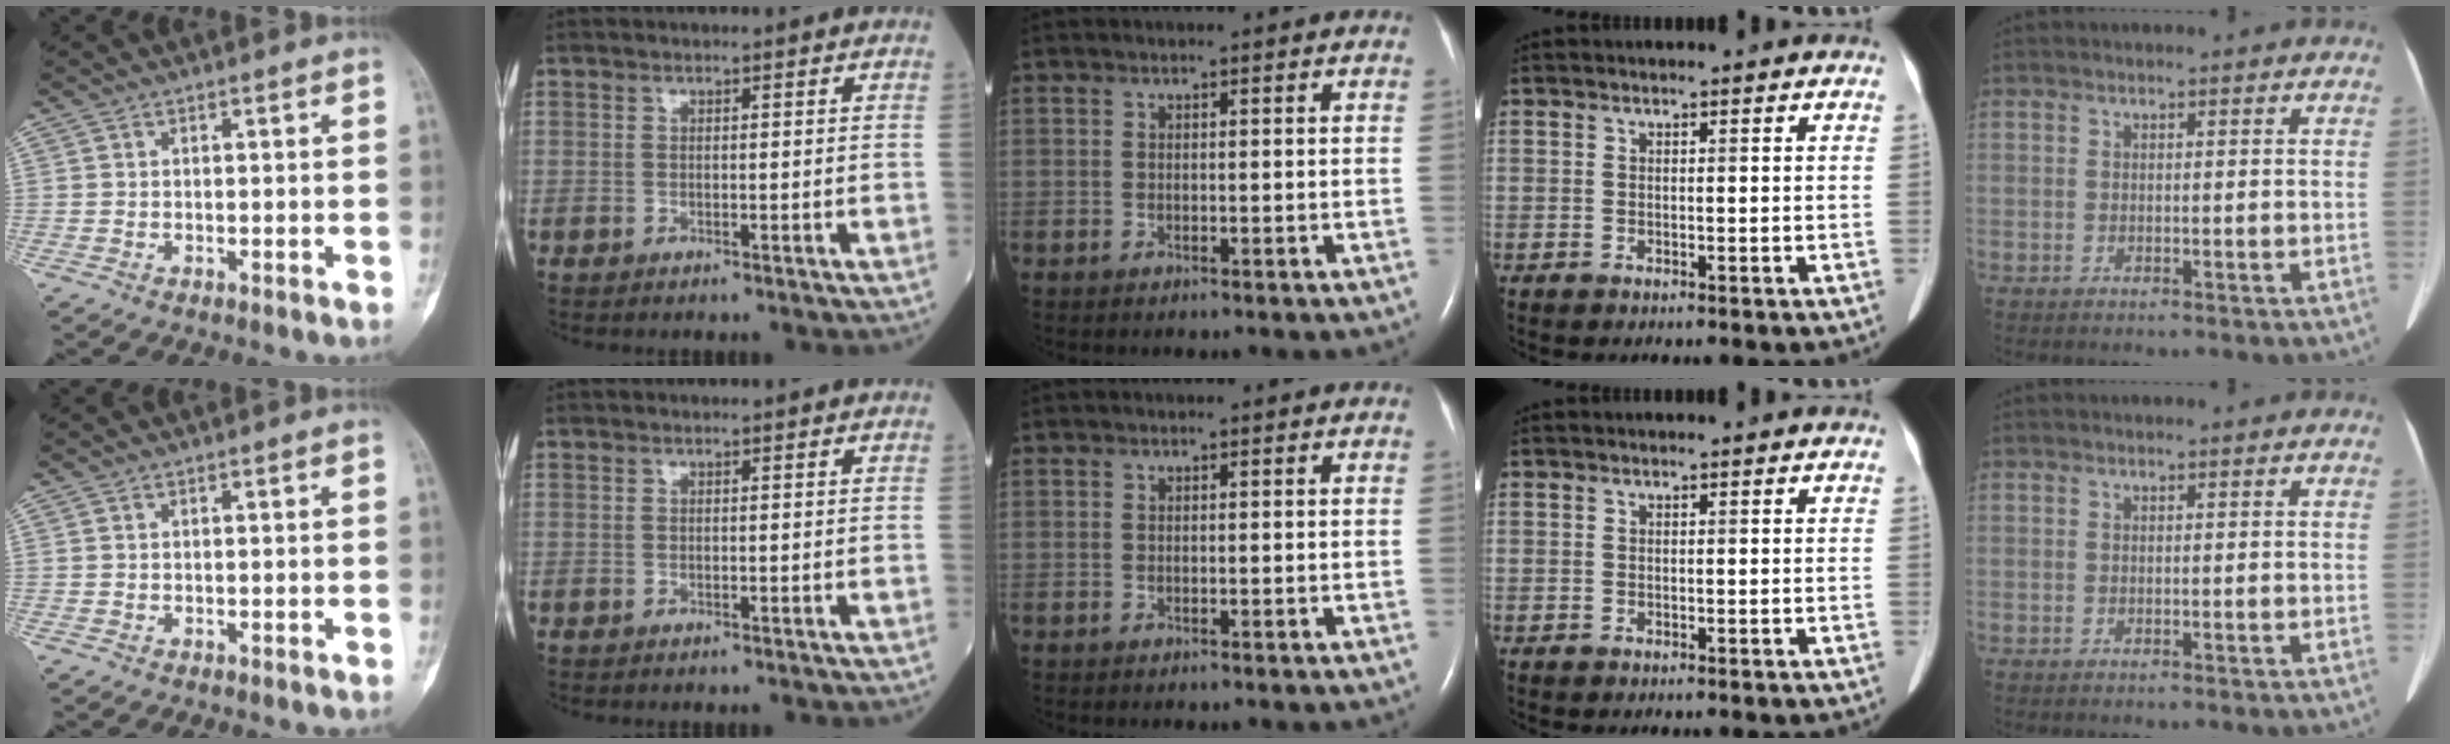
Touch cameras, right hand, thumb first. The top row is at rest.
{}